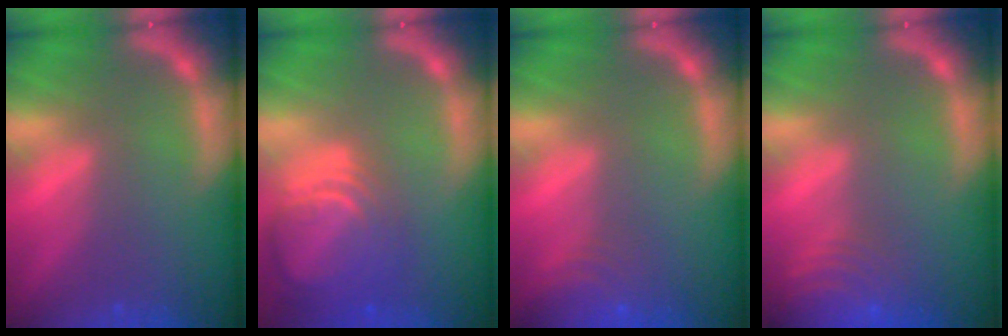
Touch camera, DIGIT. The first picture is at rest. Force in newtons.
{"total": 8.5}
{"total": 4.5}
{"total": 8.5}